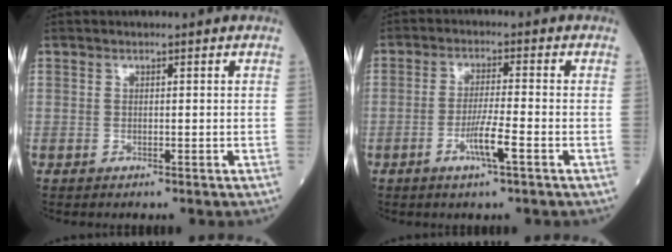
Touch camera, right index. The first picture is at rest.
{"total": 5.1, "force": [-2.3, -0.2, 4.6], "torque": [-0.087, -0.007, -0.045]}